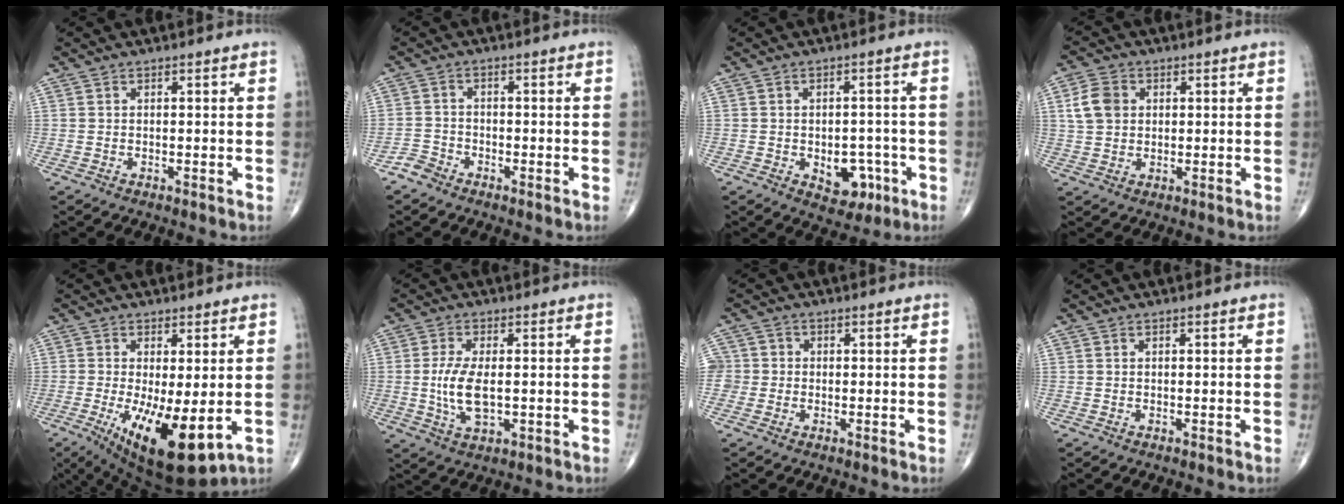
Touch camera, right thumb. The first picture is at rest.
{"total": 2.5, "force": [-2.1, 1.4, 0.1], "torque": [0.002, 0.008, -0.045]}
{"total": 7.2, "force": [-2.5, 4.9, 4.7], "torque": [-0.028, 0.018, -0.022]}
{"total": 6.1, "force": [1.4, 4.8, 3.5], "torque": [-0.056, 0.004, 0.025]}
{"total": 13.9, "force": [-3.0, 4.8, 12.7], "torque": [-0.211, -0.029, -0.030]}
{"total": 7.8, "force": [-0.4, 3.5, 6.9], "torque": [-0.144, -0.010, -0.005]}
{"total": 3.9, "force": [-0.6, 3.9, 0.6], "torque": [0.007, 0.012, -0.016]}
{"total": 0.0}